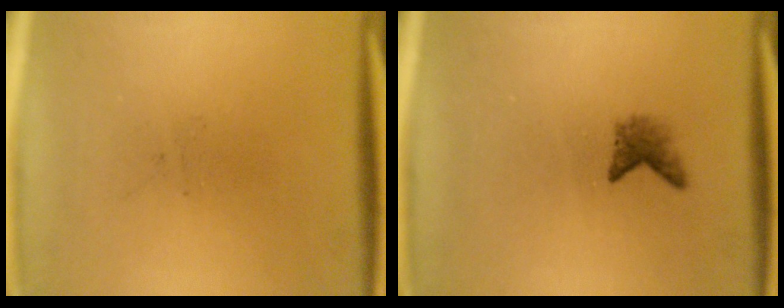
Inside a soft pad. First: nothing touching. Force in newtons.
{"total": 1.8}